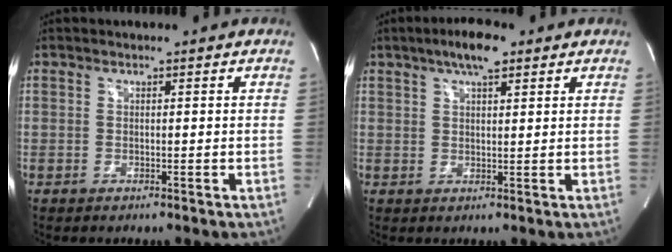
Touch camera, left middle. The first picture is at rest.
{"total": 5.6, "force": [3.6, 1.4, 4.1], "torque": [-0.078, 0.013, 0.058]}